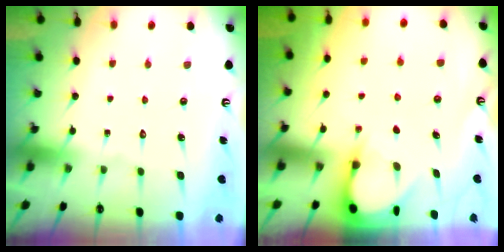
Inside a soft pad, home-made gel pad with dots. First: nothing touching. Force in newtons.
{"total": 3.2, "press": 3.2, "slide": 0.5}